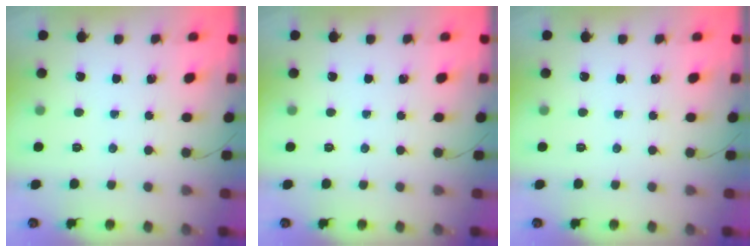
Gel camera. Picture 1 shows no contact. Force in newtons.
{"total": 0.0}
{"total": 0.0}